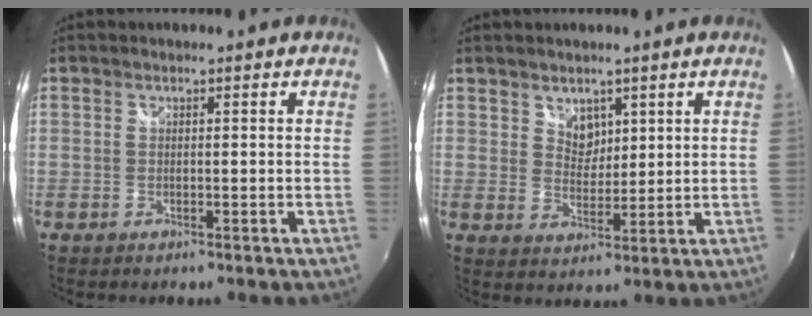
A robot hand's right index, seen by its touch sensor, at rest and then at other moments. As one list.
[{"total": 4.1, "force": [2.6, 2.8, 1.4], "torque": [-0.013, 0.000, 0.047]}]